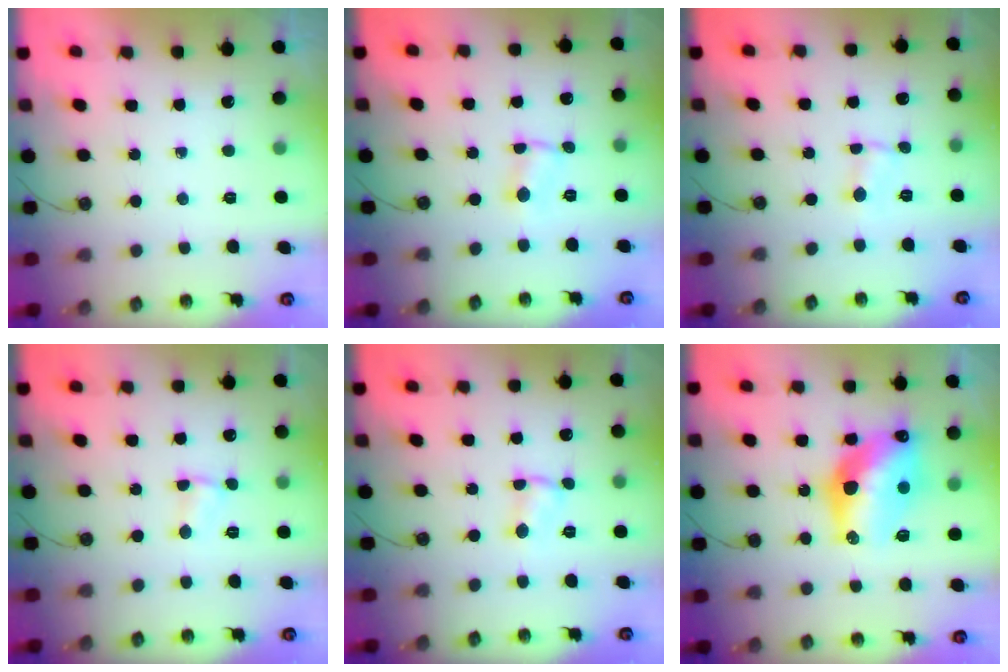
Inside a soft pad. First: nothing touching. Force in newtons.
{"total": 1.2, "press": 1.2, "slide": 0.2}
{"total": 0.5, "press": 0.5, "slide": 0.1}
{"total": 1.8, "press": 1.8, "slide": 0.2}
{"total": 1.5, "press": 1.5, "slide": 0.2}
{"total": 16.5, "press": 16.4, "slide": 1.3}